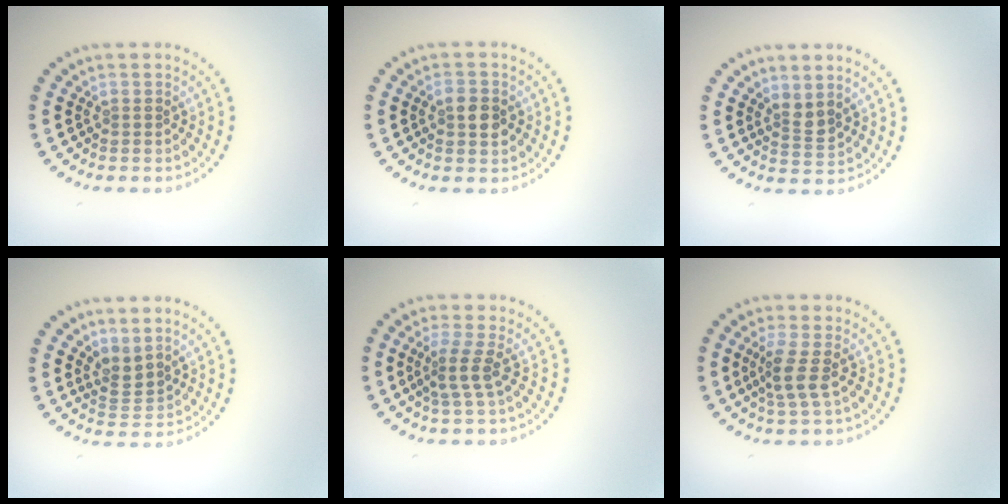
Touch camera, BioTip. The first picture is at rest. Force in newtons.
{"total": 2.2, "press": 2.2, "slide": 0.1}
{"total": 1.8, "press": 1.4, "slide": 1.1}
{"total": 2.2, "press": 1.6, "slide": 1.6}
{"total": 2.3, "press": 1.6, "slide": 1.7}
{"total": 2.5, "press": 1.9, "slide": 1.6}